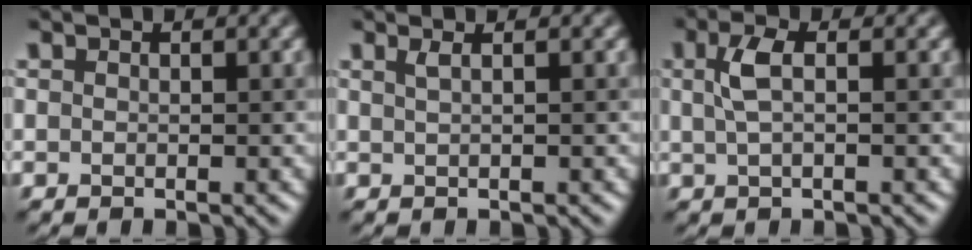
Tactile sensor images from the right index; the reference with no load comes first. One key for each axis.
{"total": 1.4, "fx": 0.6, "fy": 0.7, "fz": 1.0, "tx": -0.005, "ty": 0.008, "tz": 0.007}
{"total": 2.3, "fx": 0.5, "fy": 0.8, "fz": 2.1, "tx": -0.045, "ty": 0.012, "tz": 0.012}